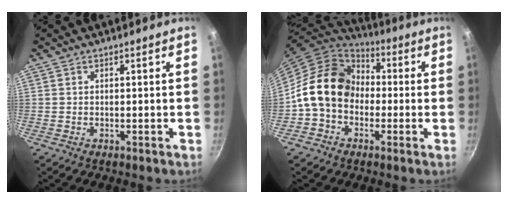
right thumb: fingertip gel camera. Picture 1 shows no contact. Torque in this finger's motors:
{"motor_torque": [2.34, 2.61, 1.28, -1.19, 0.18]}